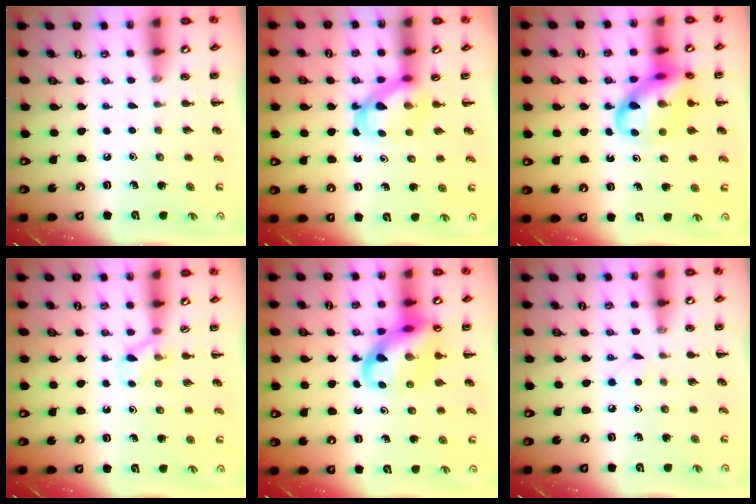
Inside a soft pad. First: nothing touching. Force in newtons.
{"total": 5.3, "press": 5.3, "slide": 0.8}
{"total": 15.5, "press": 15.4, "slide": 2.1}
{"total": 3.8, "press": 3.5, "slide": 1.4}
{"total": 14.7, "press": 14.4, "slide": 2.9}
{"total": 2.7, "press": 2.6, "slide": 0.9}